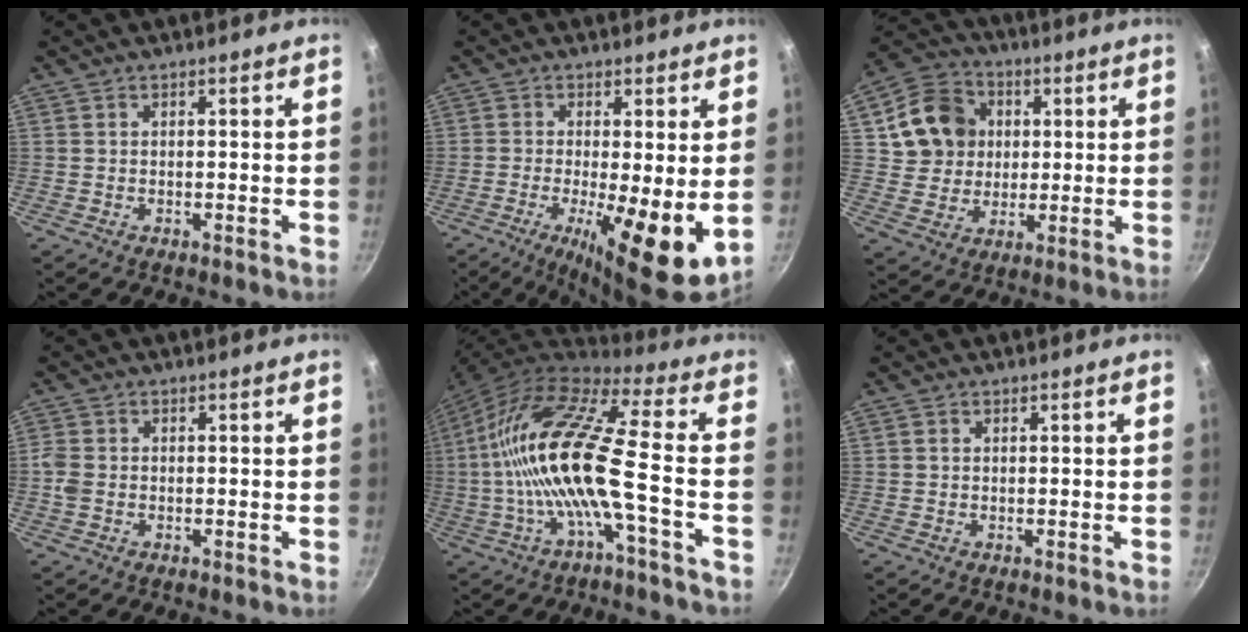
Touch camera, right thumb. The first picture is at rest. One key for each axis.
{"total": 11.9, "fx": -1.6, "fy": 3.2, "fz": 11.4, "tx": -0.184, "ty": -0.017, "tz": -0.025}
{"total": 13.2, "fx": 2.9, "fy": 11.7, "fz": 5.5, "tx": -0.077, "ty": 0.013, "tz": 0.049}
{"total": 2.6, "fx": -0.5, "fy": 2.0, "fz": 1.5, "tx": -0.033, "ty": 0.005, "tz": -0.013}
{"total": 18.4, "fx": -3.1, "fy": 3.4, "fz": 17.8, "tx": -0.338, "ty": 0.038, "tz": -0.071}
{"total": 0.7, "fx": 0.1, "fy": 0.6, "fz": 0.2, "tx": -0.002, "ty": 0.003, "tz": 0.001}